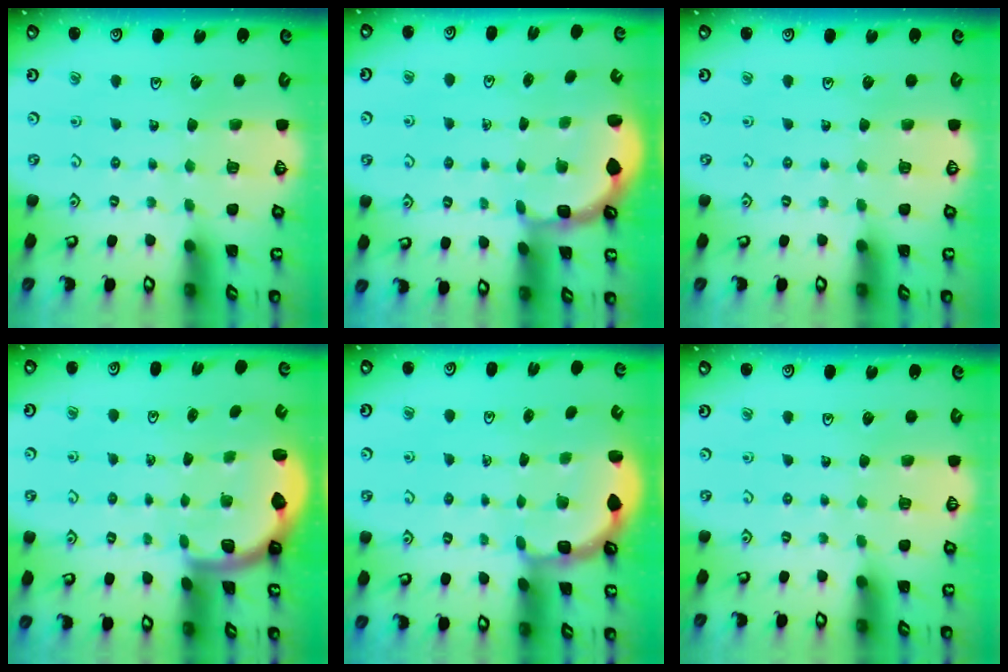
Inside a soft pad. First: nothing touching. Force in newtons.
{"total": 2.9, "press": 1.8, "slide": 2.2}
{"total": 0.0}
{"total": 2.0, "press": 2.0, "slide": 0.5}
{"total": 2.7, "press": 2.3, "slide": 1.4}
{"total": 0.0}